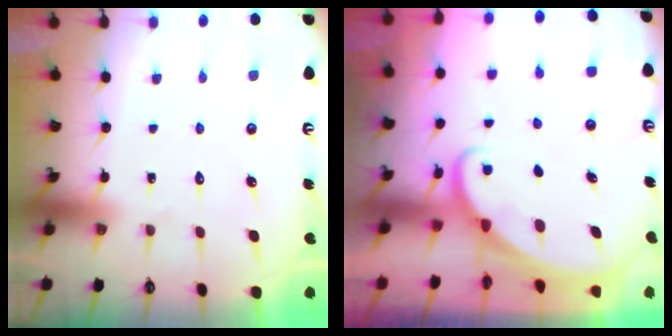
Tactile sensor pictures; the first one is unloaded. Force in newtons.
{"total": 1.5, "press": 1.5, "slide": 0.0}